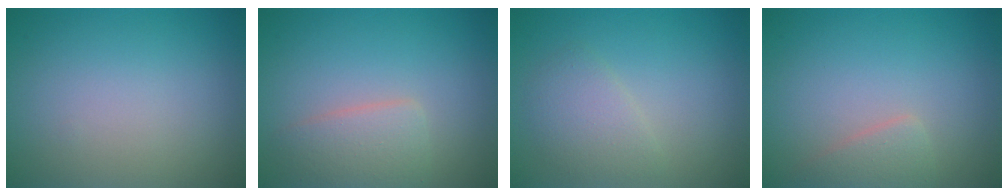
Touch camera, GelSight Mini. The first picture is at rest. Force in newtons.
{"total": 2.8, "press": 2.8, "slide": 0.1}
{"total": 2.4, "press": 2.4, "slide": 0.2}
{"total": 1.7, "press": 1.7, "slide": 0.2}